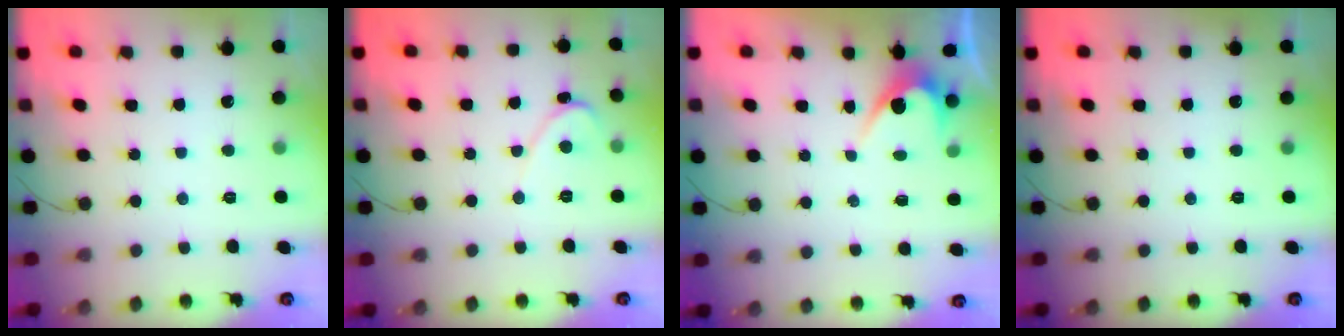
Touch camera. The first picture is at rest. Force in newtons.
{"total": 2.4, "press": 2.4, "slide": 0.2}
{"total": 2.8, "press": 2.8, "slide": 0.2}
{"total": 0.0}